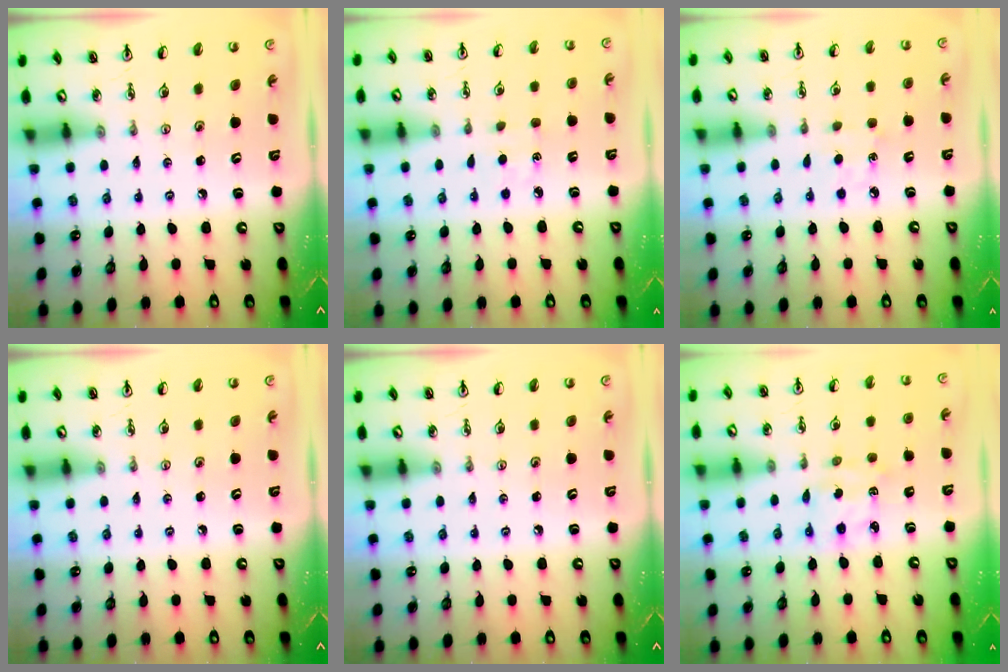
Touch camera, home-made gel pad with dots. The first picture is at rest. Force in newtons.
{"total": 2.0, "press": 2.0, "slide": 0.3}
{"total": 4.5, "press": 4.5, "slide": 0.4}
{"total": 0.0}
{"total": 0.0}
{"total": 2.7, "press": 2.7, "slide": 0.0}